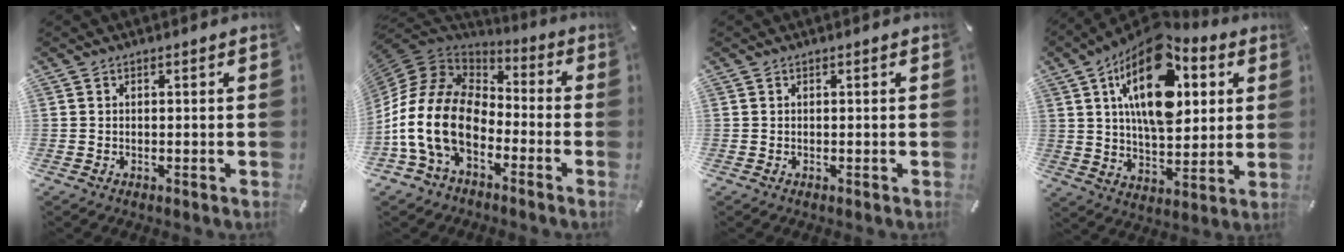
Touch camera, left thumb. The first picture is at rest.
{"total": 17.7, "force": [-6.7, 11.7, 11.5], "torque": [-0.264, 0.020, -0.124]}
{"total": 0.0}
{"total": 20.7, "force": [8.0, 11.3, 15.3], "torque": [-0.251, -0.029, 0.132]}